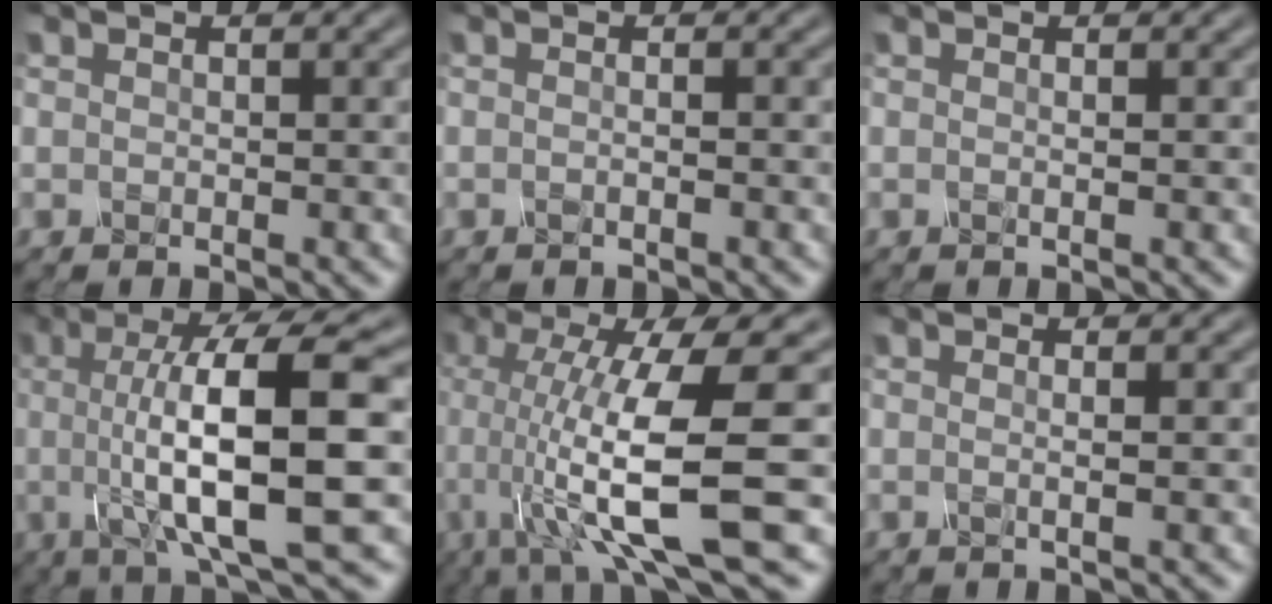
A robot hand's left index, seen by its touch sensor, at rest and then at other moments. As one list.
[{"total": 1.2, "force": [-0.1, 0.6, 1.1], "torque": [-0.001, -0.012, -0.017]}, {"total": 0.8, "force": [0.0, 0.3, 0.7], "torque": [-0.007, -0.001, -0.009]}, {"total": 12.3, "force": [-0.1, 2.9, 12.0], "torque": [-0.161, 0.010, 0.001]}, {"total": 12.3, "force": [-2.1, 2.4, 11.9], "torque": [-0.200, -0.007, -0.026]}, {"total": 1.7, "force": [0.1, 0.7, 1.5], "torque": [-0.017, 0.000, -0.021]}]